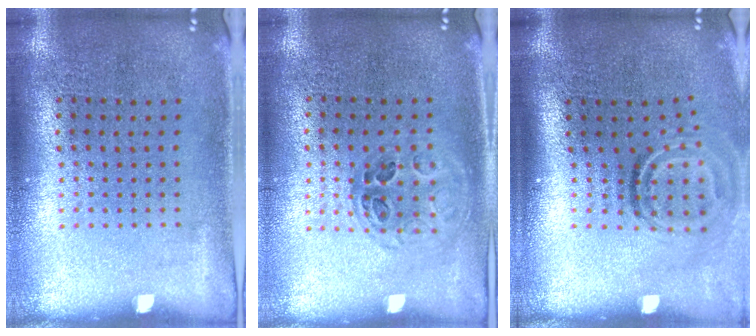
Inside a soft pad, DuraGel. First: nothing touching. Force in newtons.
{"total": 1.0, "press": 0.9, "slide": 0.4}
{"total": 1.9, "press": 1.1, "slide": 1.5}